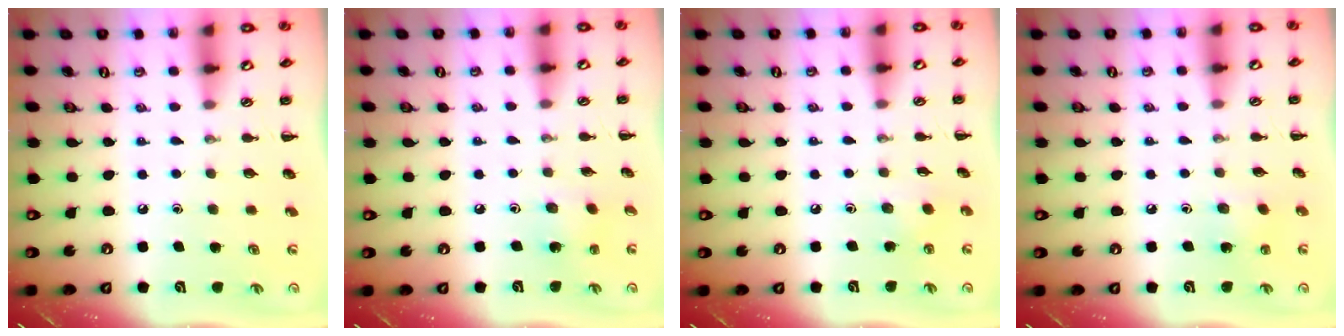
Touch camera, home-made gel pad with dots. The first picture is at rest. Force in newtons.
{"total": 1.5, "press": 1.4, "slide": 0.5}
{"total": 2.7, "press": 2.6, "slide": 0.6}
{"total": 4.1, "press": 3.9, "slide": 1.0}